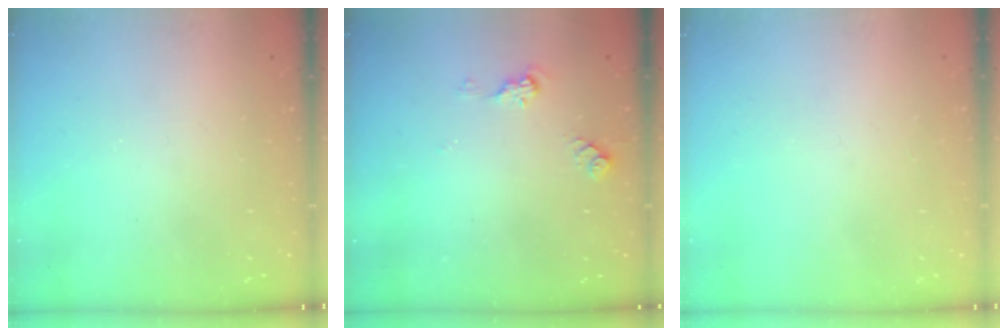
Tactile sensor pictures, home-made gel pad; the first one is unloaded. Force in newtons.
{"total": 4.7, "press": 4.7, "slide": 0.5}
{"total": 0.0}